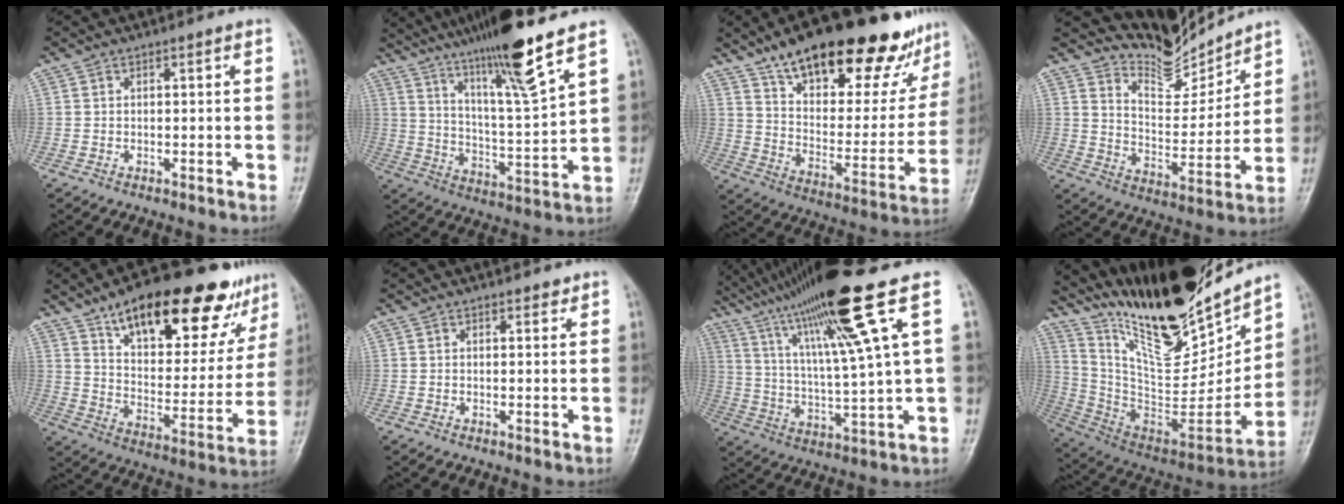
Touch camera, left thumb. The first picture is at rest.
{"total": 16.9, "force": [12.0, 0.3, 12.0], "torque": [-0.197, -0.062, 0.207]}
{"total": 30.7, "force": [21.4, 11.5, 18.8], "torque": [-0.237, -0.064, 0.315]}
{"total": 10.0, "force": [9.9, 1.6, 0.0], "torque": [0.027, -0.090, 0.189]}
{"total": 26.8, "force": [16.8, 11.0, 17.7], "torque": [-0.209, -0.038, 0.256]}
{"total": 1.4, "force": [1.1, 0.7, 0.5], "torque": [0.001, -0.007, 0.012]}
{"total": 20.1, "force": [11.5, -0.5, 16.5], "torque": [-0.281, -0.027, 0.200]}
{"total": 27.4, "force": [22.1, 7.2, 14.4], "torque": [-0.199, -0.113, 0.381]}